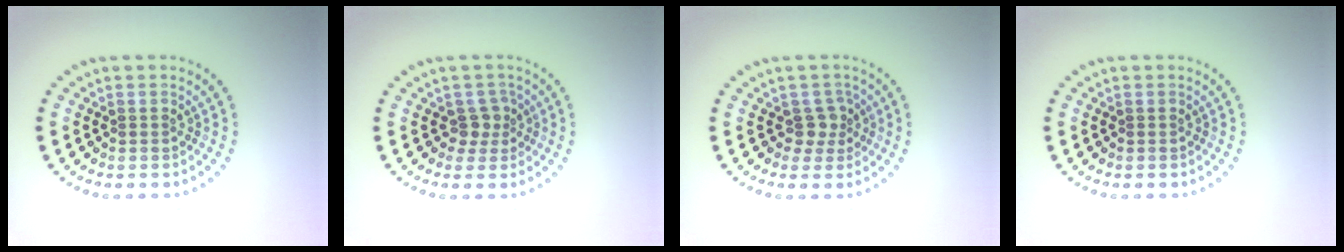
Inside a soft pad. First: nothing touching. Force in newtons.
{"total": 1.8, "press": 1.3, "slide": 1.1}
{"total": 1.9, "press": 1.4, "slide": 1.3}
{"total": 0.0}